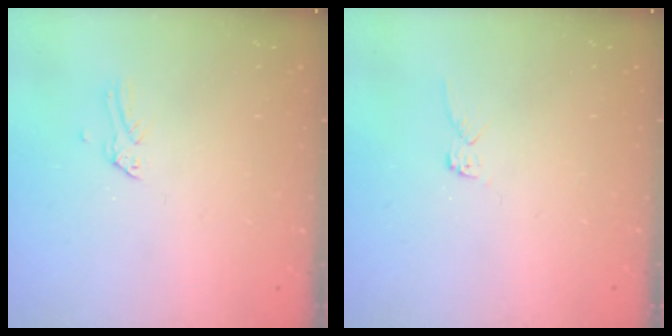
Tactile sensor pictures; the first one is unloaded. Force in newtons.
{"total": 2.6, "press": 2.6, "slide": 0.1}